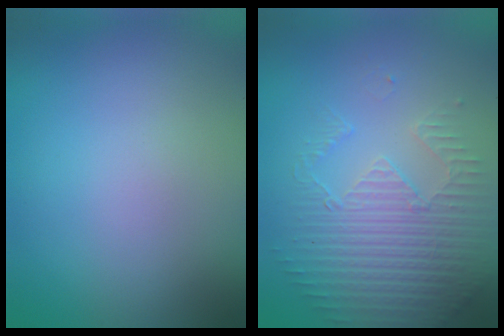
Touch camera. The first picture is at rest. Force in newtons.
{"total": 3.8, "press": 3.7, "slide": 1.0}